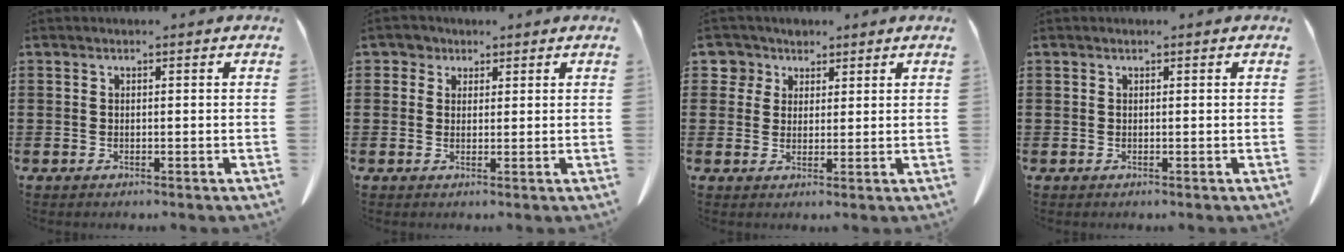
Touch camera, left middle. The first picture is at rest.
{"total": 2.1, "force": [1.3, 1.6, 0.3], "torque": [-0.014, 0.010, 0.023]}
{"total": 4.1, "force": [2.5, 3.2, 0.5], "torque": [-0.023, 0.009, 0.043]}
{"total": 0.0}